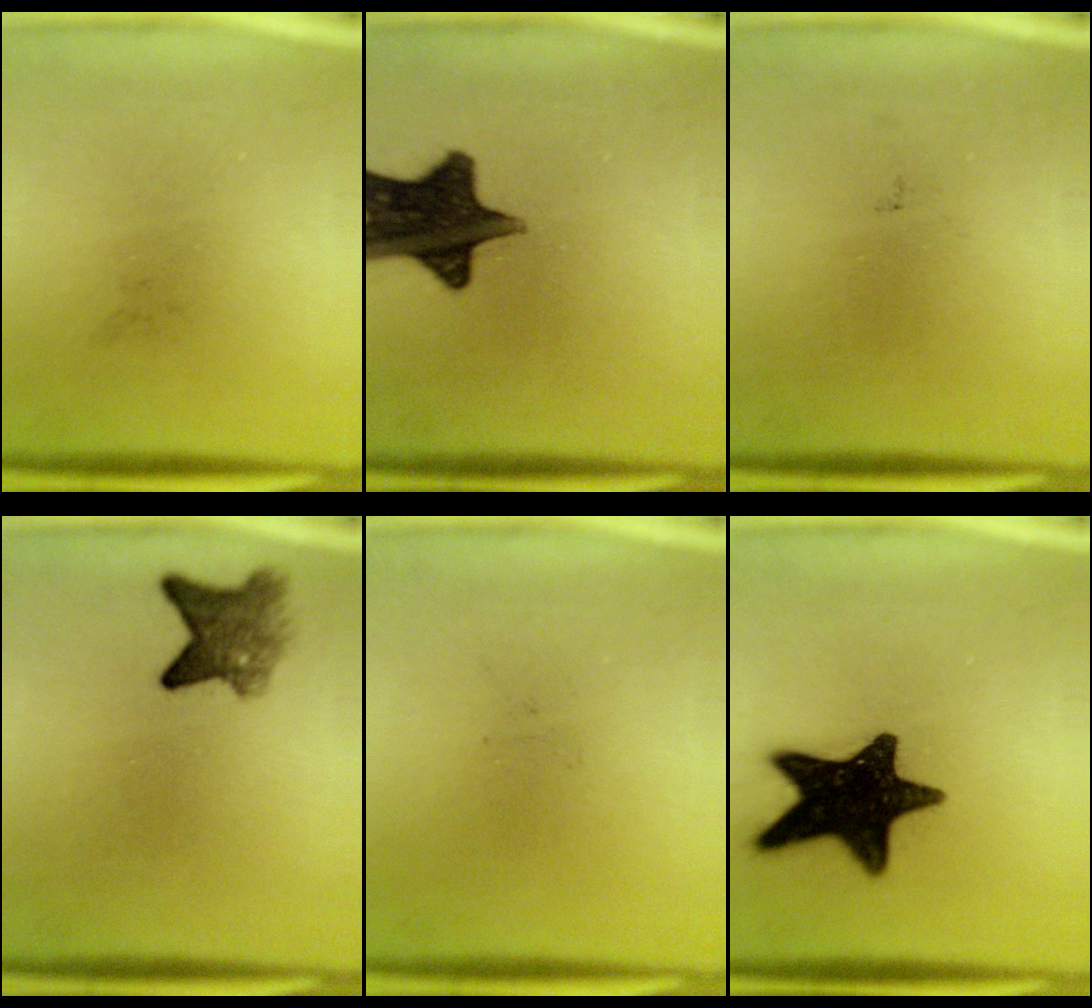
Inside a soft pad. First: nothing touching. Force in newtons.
{"total": 15.3}
{"total": 0.0}
{"total": 5.2}
{"total": 0.0}
{"total": 17.8}